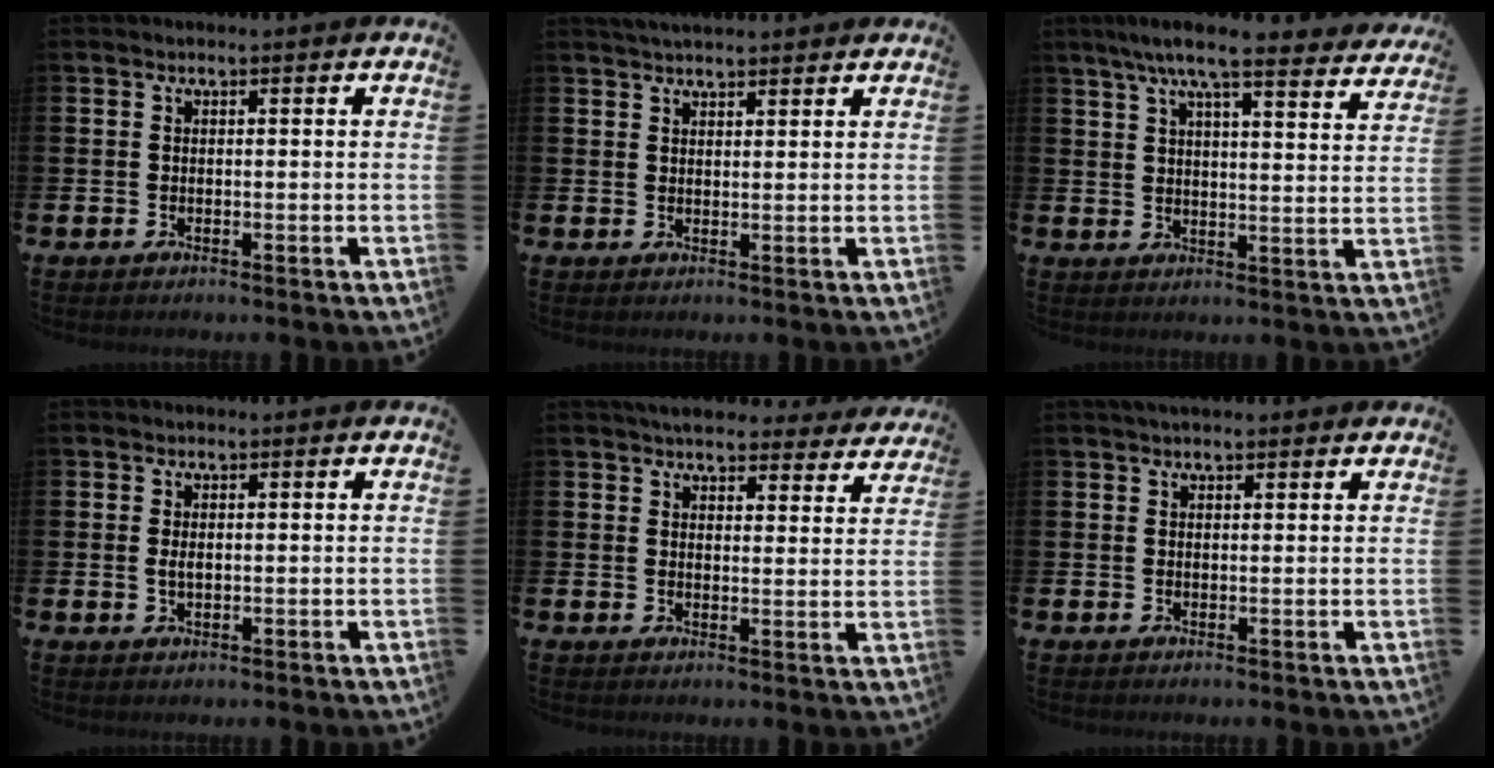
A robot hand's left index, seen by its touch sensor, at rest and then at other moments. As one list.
[{"total": 2.9, "force": [2.8, 0.5, 0.6], "torque": [-0.015, -0.005, 0.051]}, {"total": 8.0, "force": [7.3, 0.5, 3.4], "torque": [-0.077, -0.036, 0.126]}, {"total": 1.0, "force": [0.2, 0.5, 0.8], "torque": [-0.005, 0.000, -0.001]}, {"total": 5.4, "force": [5.1, 1.4, 0.9], "torque": [-0.019, -0.029, 0.089]}, {"total": 1.9, "force": [1.7, 0.6, 0.7], "torque": [-0.006, 0.001, 0.029]}]